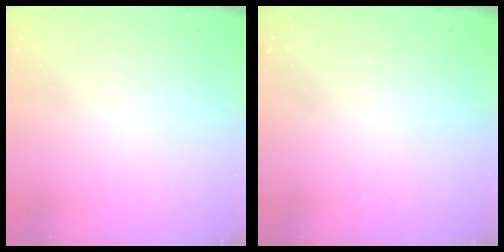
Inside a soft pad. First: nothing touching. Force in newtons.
{"total": 0.0}